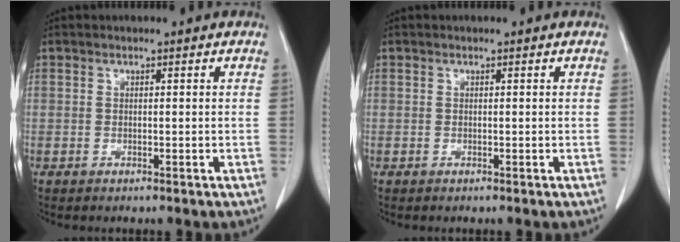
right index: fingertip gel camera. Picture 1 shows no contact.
{"total": 0.0}